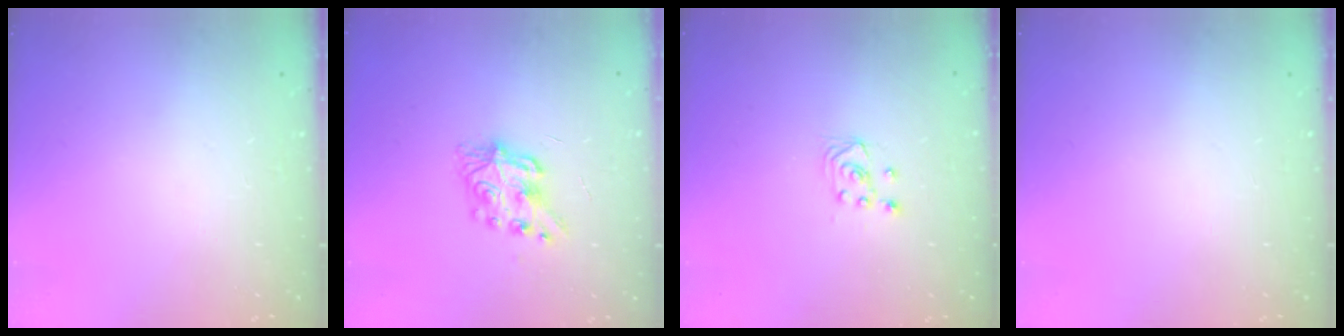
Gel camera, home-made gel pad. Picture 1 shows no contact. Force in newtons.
{"total": 8.4, "press": 8.3, "slide": 0.3}
{"total": 3.0, "press": 2.8, "slide": 1.1}
{"total": 0.0}